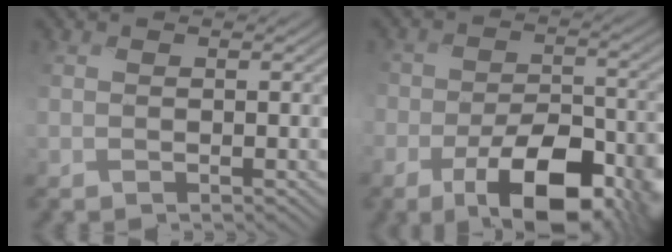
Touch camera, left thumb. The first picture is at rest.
{"total": 13.2, "force": [-7.2, 6.4, 9.1], "torque": [-0.156, -0.019, -0.108]}